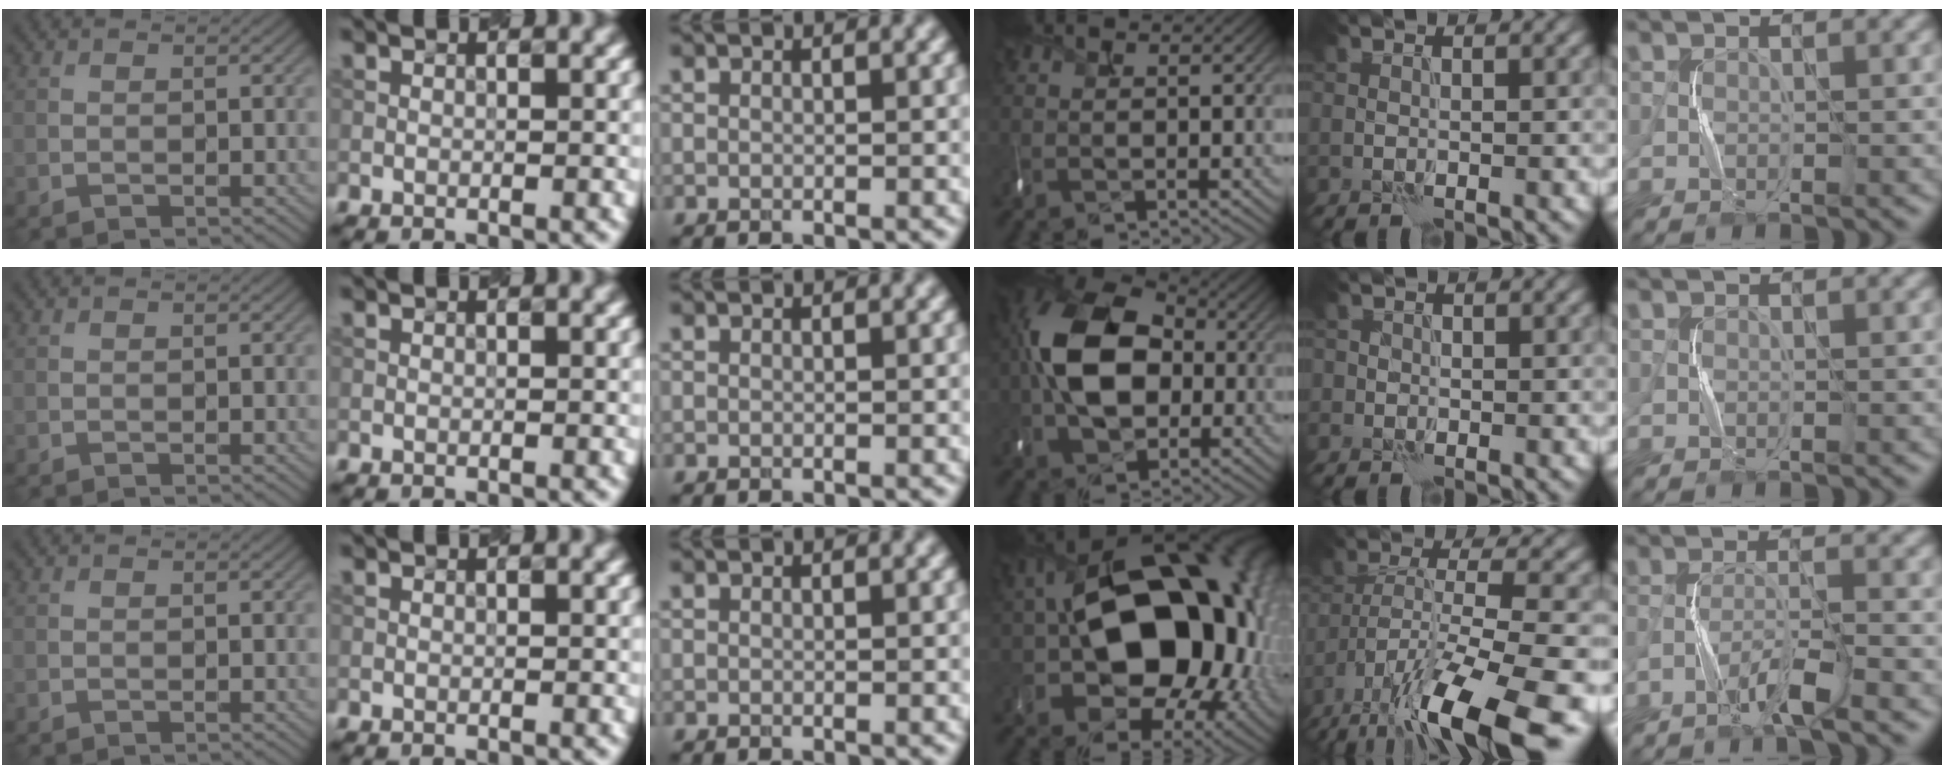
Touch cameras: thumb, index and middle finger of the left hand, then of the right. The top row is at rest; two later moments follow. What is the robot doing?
{"motion": "shake", "object": "tambourine"}